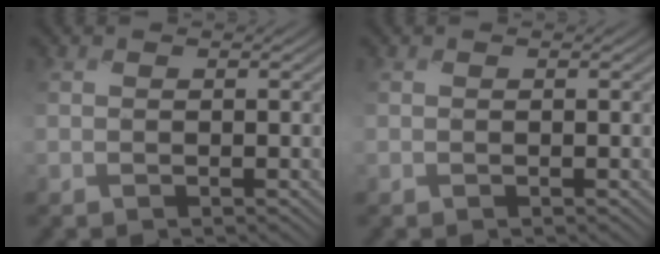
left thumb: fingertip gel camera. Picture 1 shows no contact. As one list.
[{"total": 0.0}]